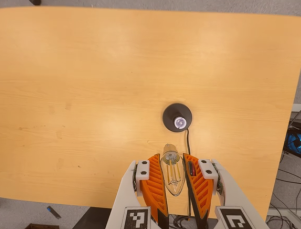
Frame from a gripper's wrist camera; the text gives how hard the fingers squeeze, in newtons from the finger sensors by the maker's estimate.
{"total": 12.5, "left": 13.8, "right": 11.1}